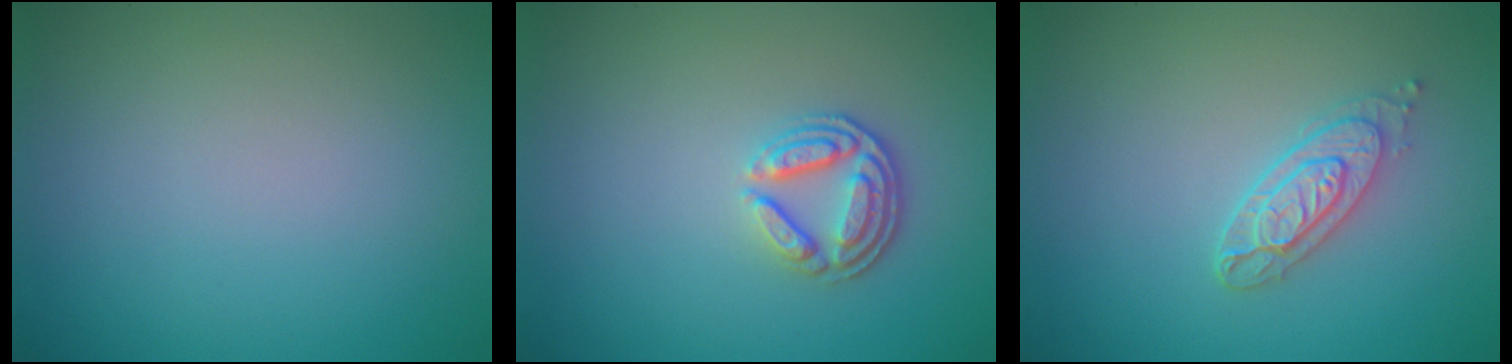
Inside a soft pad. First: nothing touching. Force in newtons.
{"total": 3.4, "press": 2.7, "slide": 2.0}
{"total": 2.9, "press": 2.5, "slide": 1.5}